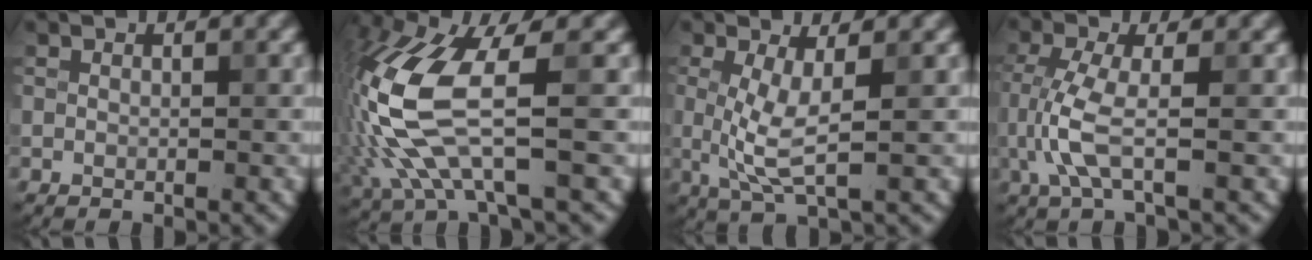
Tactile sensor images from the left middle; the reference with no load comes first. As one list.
[{"total": 9.6, "force": [-0.7, 3.3, 9.0], "torque": [-0.224, 0.004, -0.014]}, {"total": 3.6, "force": [0.2, 0.9, 3.5], "torque": [-0.083, -0.006, 0.006]}, {"total": 3.6, "force": [-0.9, 0.8, 3.4], "torque": [-0.092, -0.004, -0.020]}]